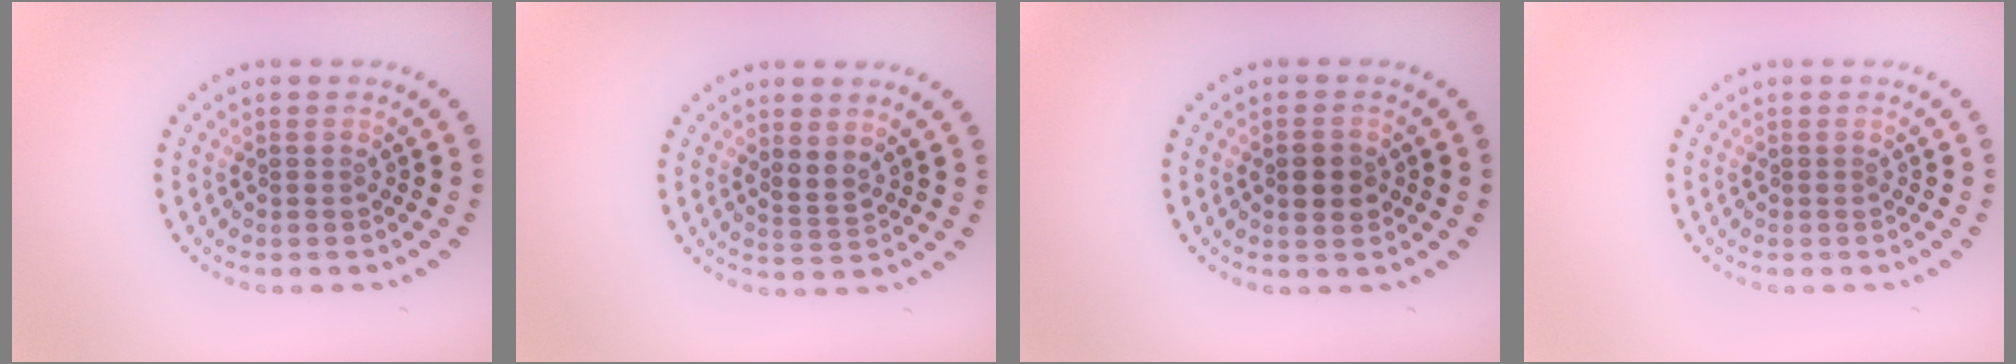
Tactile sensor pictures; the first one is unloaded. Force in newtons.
{"total": 1.7, "press": 1.4, "slide": 1.0}
{"total": 2.5, "press": 2.5, "slide": 0.2}
{"total": 0.0}